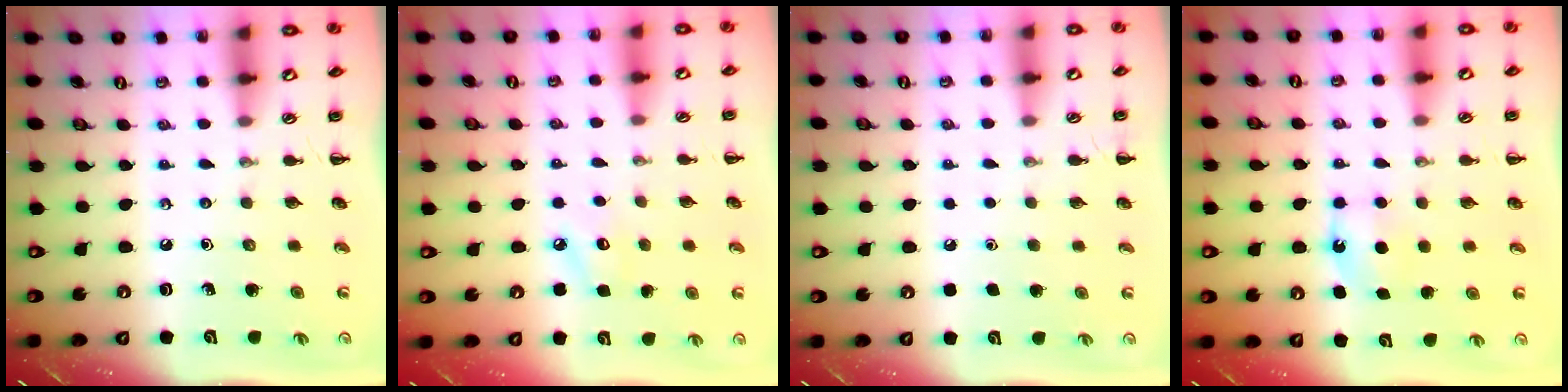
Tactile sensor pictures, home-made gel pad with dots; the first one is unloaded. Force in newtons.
{"total": 4.2, "press": 4.0, "slide": 1.3}
{"total": 1.8, "press": 1.8, "slide": 0.1}
{"total": 5.6, "press": 5.5, "slide": 1.4}